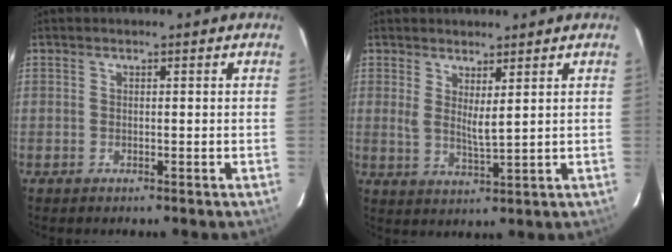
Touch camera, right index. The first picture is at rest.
{"total": 4.1, "force": [2.1, 0.7, 3.5], "torque": [-0.062, -0.013, 0.036]}